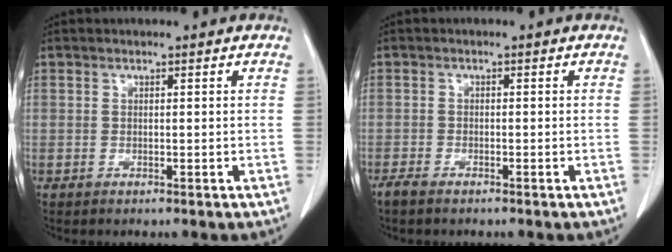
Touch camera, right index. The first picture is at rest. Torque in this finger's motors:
{"motor_torque": [0.29, -0.28, 0.04, 0.02]}